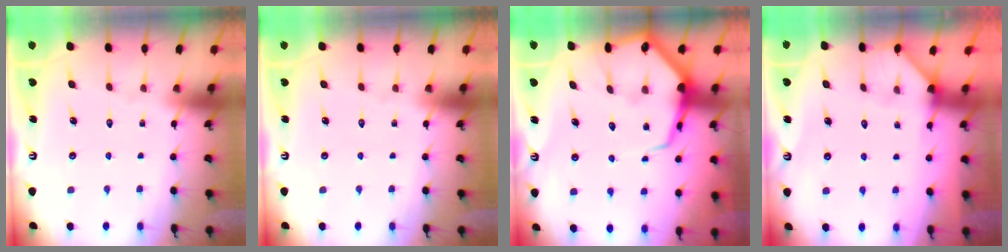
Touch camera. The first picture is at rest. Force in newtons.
{"total": 0.0}
{"total": 9.4, "press": 9.4, "slide": 1.0}
{"total": 2.0, "press": 2.0, "slide": 0.3}